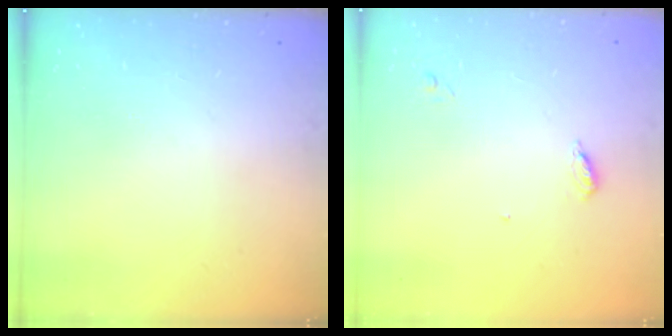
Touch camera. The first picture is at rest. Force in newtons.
{"total": 4.0, "press": 4.0, "slide": 0.4}